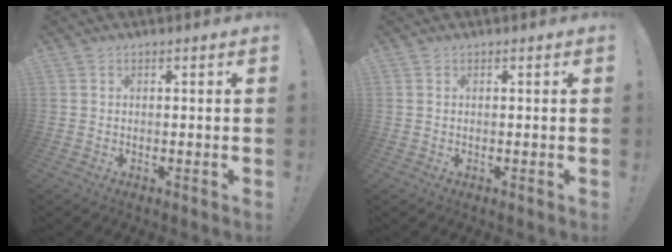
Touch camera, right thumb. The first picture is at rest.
{"total": 0.0}